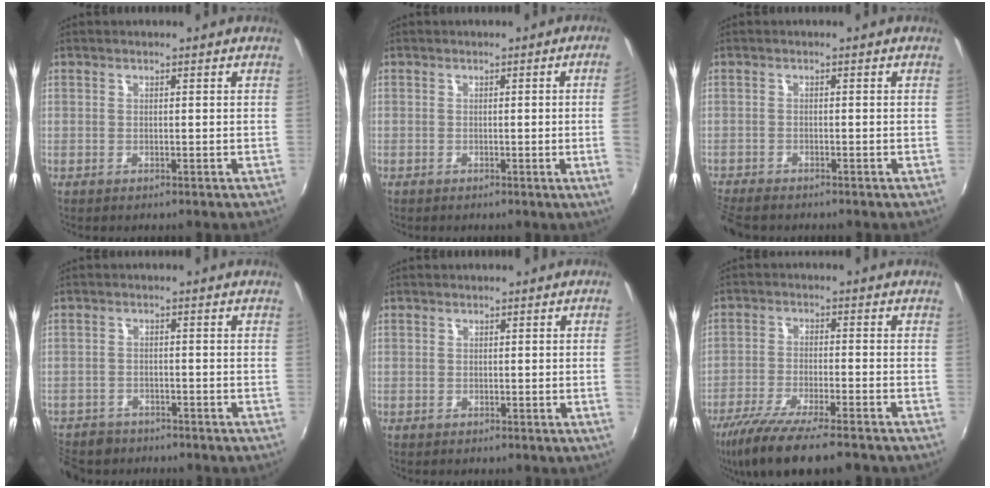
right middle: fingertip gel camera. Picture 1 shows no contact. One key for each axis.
{"total": 4.3, "fx": 0.1, "fy": -2.1, "fz": 3.8, "tx": -0.060, "ty": -0.010, "tz": 0.005}
{"total": 5.1, "fx": -4.6, "fy": 1.0, "fz": 1.8, "tx": -0.053, "ty": -0.028, "tz": -0.087}
{"total": 8.1, "fx": -6.3, "fy": 4.6, "fz": 2.0, "tx": -0.068, "ty": -0.003, "tz": -0.106}
{"total": 1.7, "fx": 0.0, "fy": -1.0, "fz": 1.4, "tx": -0.012, "ty": -0.013, "tz": 0.003}
{"total": 13.6, "fx": -10.8, "fy": 1.8, "fz": 8.0, "tx": -0.171, "ty": -0.043, "tz": -0.188}